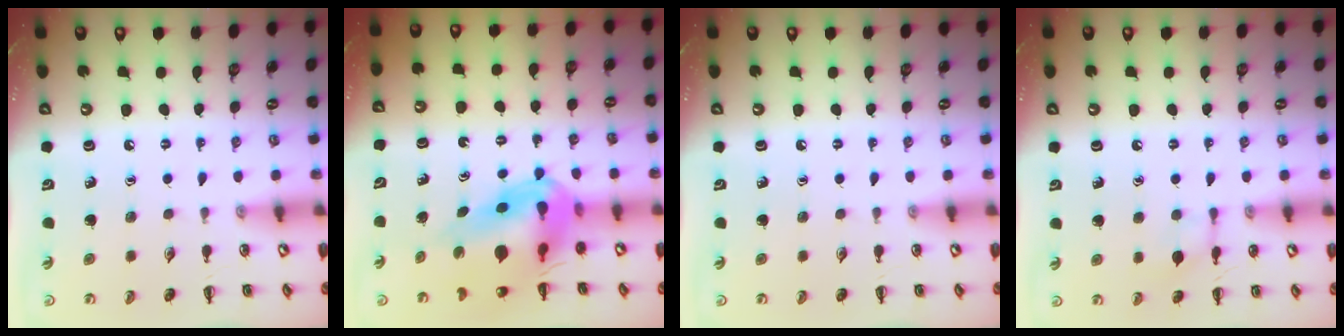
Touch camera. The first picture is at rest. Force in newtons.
{"total": 10.6, "press": 10.1, "slide": 3.2}
{"total": 0.0}
{"total": 5.8, "press": 5.8, "slide": 0.3}